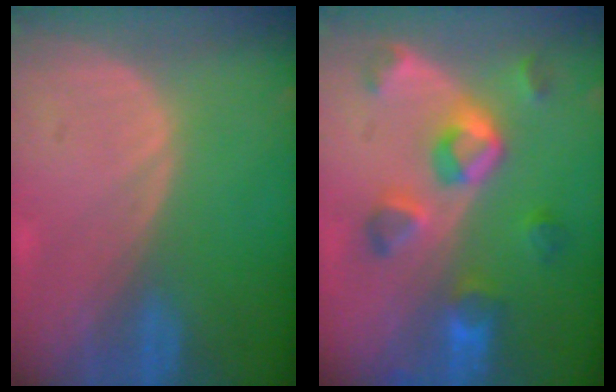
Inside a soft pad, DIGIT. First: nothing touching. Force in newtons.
{"total": 7.8, "press": 7.7, "slide": 0.7}